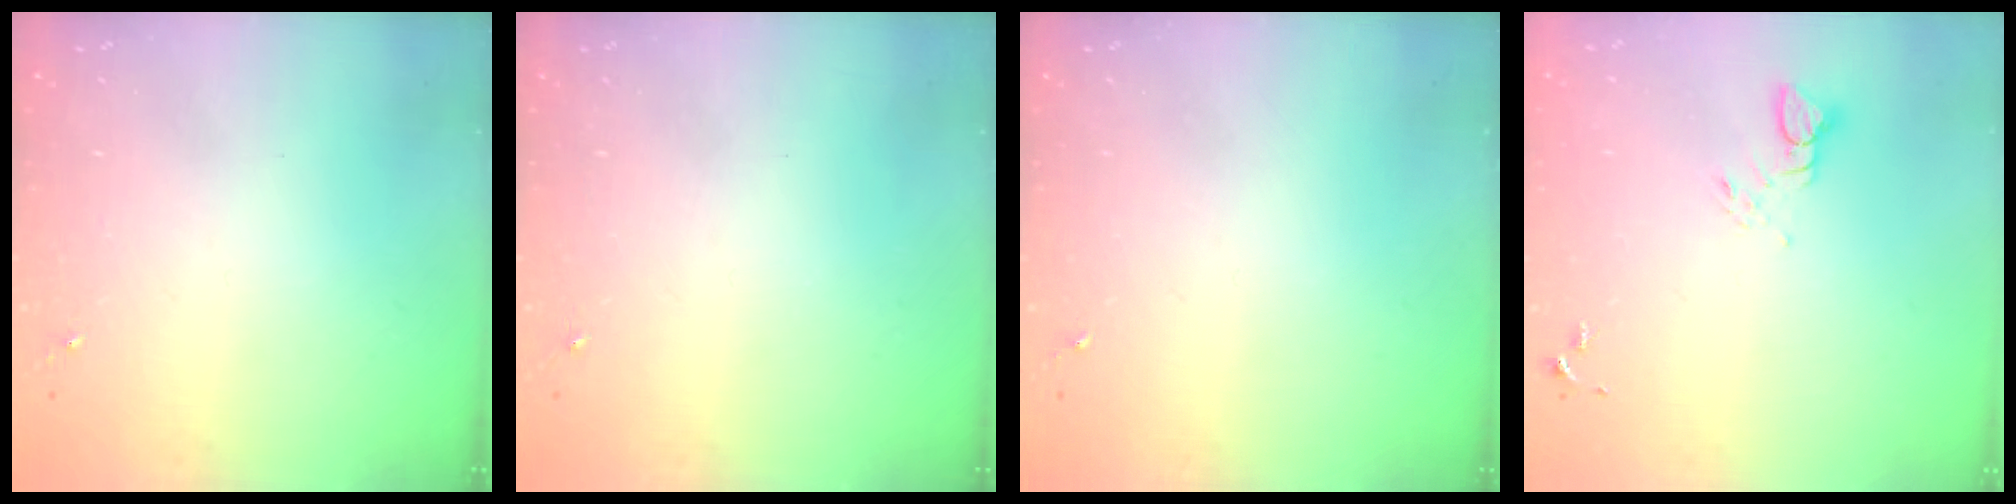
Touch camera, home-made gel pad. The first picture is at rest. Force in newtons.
{"total": 0.0}
{"total": 0.0}
{"total": 3.8, "press": 3.8, "slide": 0.5}